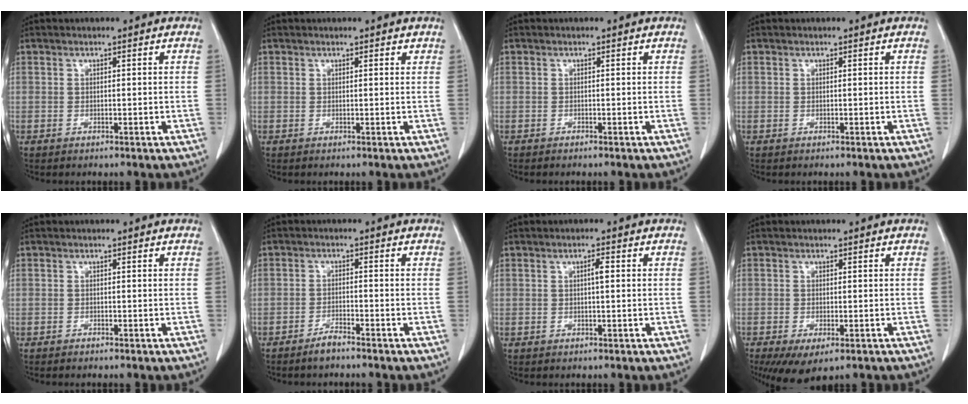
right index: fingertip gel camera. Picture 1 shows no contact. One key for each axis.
{"total": 1.1, "fx": 0.9, "fy": 0.4, "fz": 0.3, "tx": -0.009, "ty": 0.007, "tz": 0.007}
{"total": 0.6, "fx": -0.6, "fy": 0.0, "fz": 0.2, "tx": -0.001, "ty": 0.001, "tz": -0.007}
{"total": 0.0}
{"total": 0.9, "fx": -0.8, "fy": 0.0, "fz": 0.3, "tx": -0.003, "ty": 0.001, "tz": -0.009}
{"total": 2.4, "fx": -2.2, "fy": 0.1, "fz": 1.1, "tx": -0.021, "ty": 0.000, "tz": -0.039}
{"total": 1.5, "fx": 0.1, "fy": 0.2, "fz": 1.4, "tx": -0.025, "ty": 0.005, "tz": 0.002}
{"total": 6.7, "fx": -4.3, "fy": 2.5, "fz": 4.5, "tx": -0.062, "ty": -0.014, "tz": -0.062}